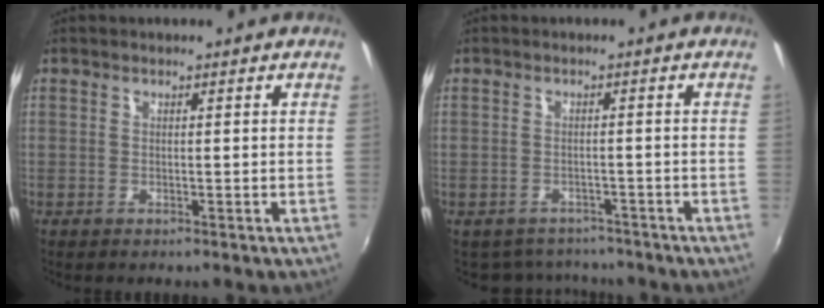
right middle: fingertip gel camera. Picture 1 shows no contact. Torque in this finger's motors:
{"motor_torque": [0.16, -0.14, -0.02, -0.02]}